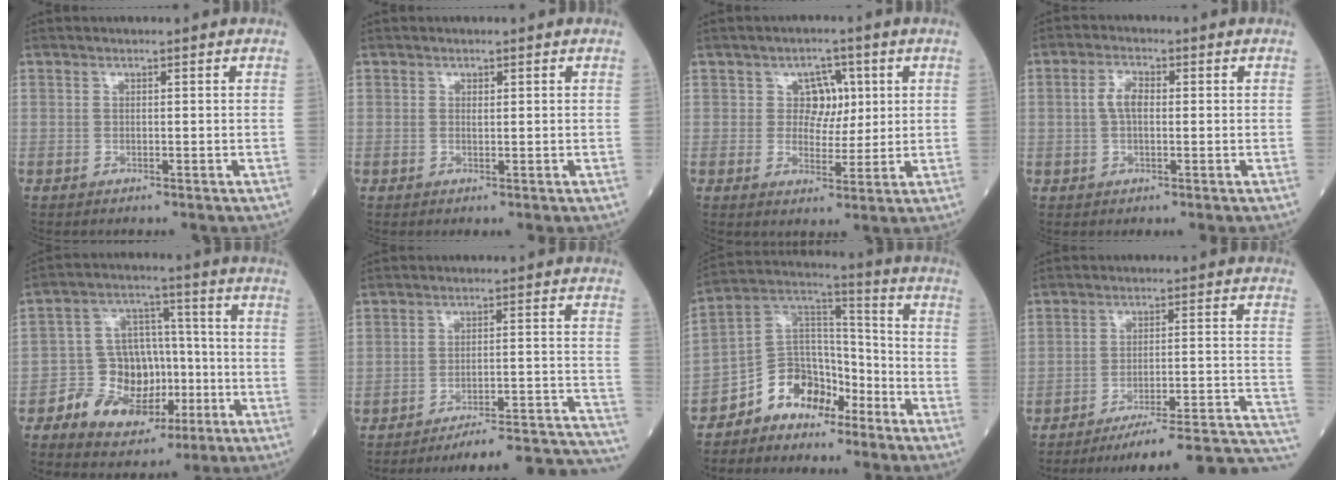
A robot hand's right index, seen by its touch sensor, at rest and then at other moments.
{"total": 0.6, "force": [0.3, 0.4, 0.3], "torque": [-0.004, -0.002, 0.004]}
{"total": 4.7, "force": [1.3, 3.7, 2.7], "torque": [-0.027, 0.007, 0.020]}
{"total": 3.4, "force": [0.2, 1.6, 3.0], "torque": [-0.064, 0.011, 0.003]}
{"total": 11.7, "force": [-4.2, 8.5, 6.9], "torque": [-0.121, 0.029, -0.059]}
{"total": 21.3, "force": [-20.8, -1.8, 4.3], "torque": [0.009, 0.003, -0.267]}
{"total": 10.0, "force": [-6.6, 6.5, 3.6], "torque": [-0.068, 0.054, -0.126]}
{"total": 19.4, "force": [-17.7, -0.7, 8.0], "torque": [-0.039, 0.014, -0.236]}